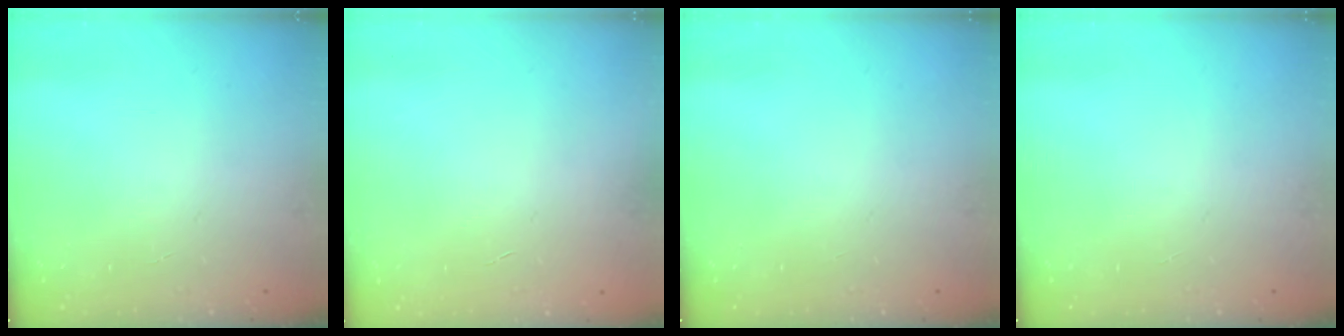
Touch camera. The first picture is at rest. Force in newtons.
{"total": 0.0}
{"total": 0.0}
{"total": 0.0}